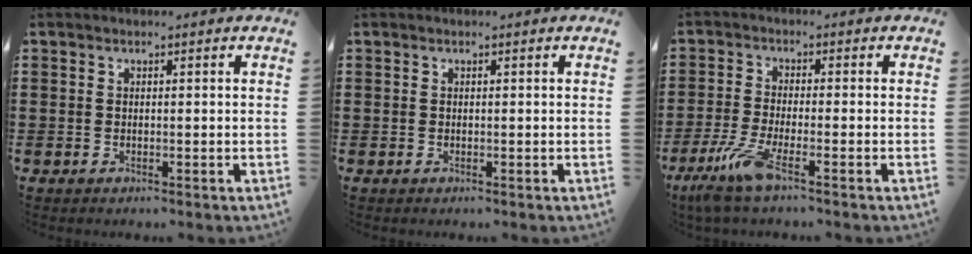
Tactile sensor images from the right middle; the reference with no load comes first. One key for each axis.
{"total": 0.0}
{"total": 6.2, "fx": -3.6, "fy": 1.0, "fz": 5.0, "tx": -0.122, "ty": -0.019, "tz": -0.071}